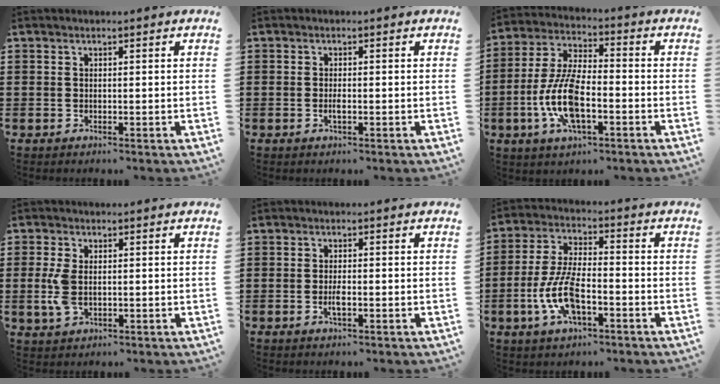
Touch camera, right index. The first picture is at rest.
{"total": 1.2, "force": [-0.3, 0.3, 1.2], "torque": [-0.022, -0.002, -0.004]}
{"total": 10.6, "force": [-3.2, 4.3, 9.1], "torque": [-0.213, -0.006, -0.065]}
{"total": 4.8, "force": [-0.1, 2.7, 3.9], "torque": [-0.105, -0.004, -0.009]}
{"total": 2.0, "force": [-0.6, 0.5, 1.8], "torque": [-0.033, 0.001, -0.009]}
{"total": 9.0, "force": [-3.1, 3.7, 7.6], "torque": [-0.174, -0.007, -0.061]}